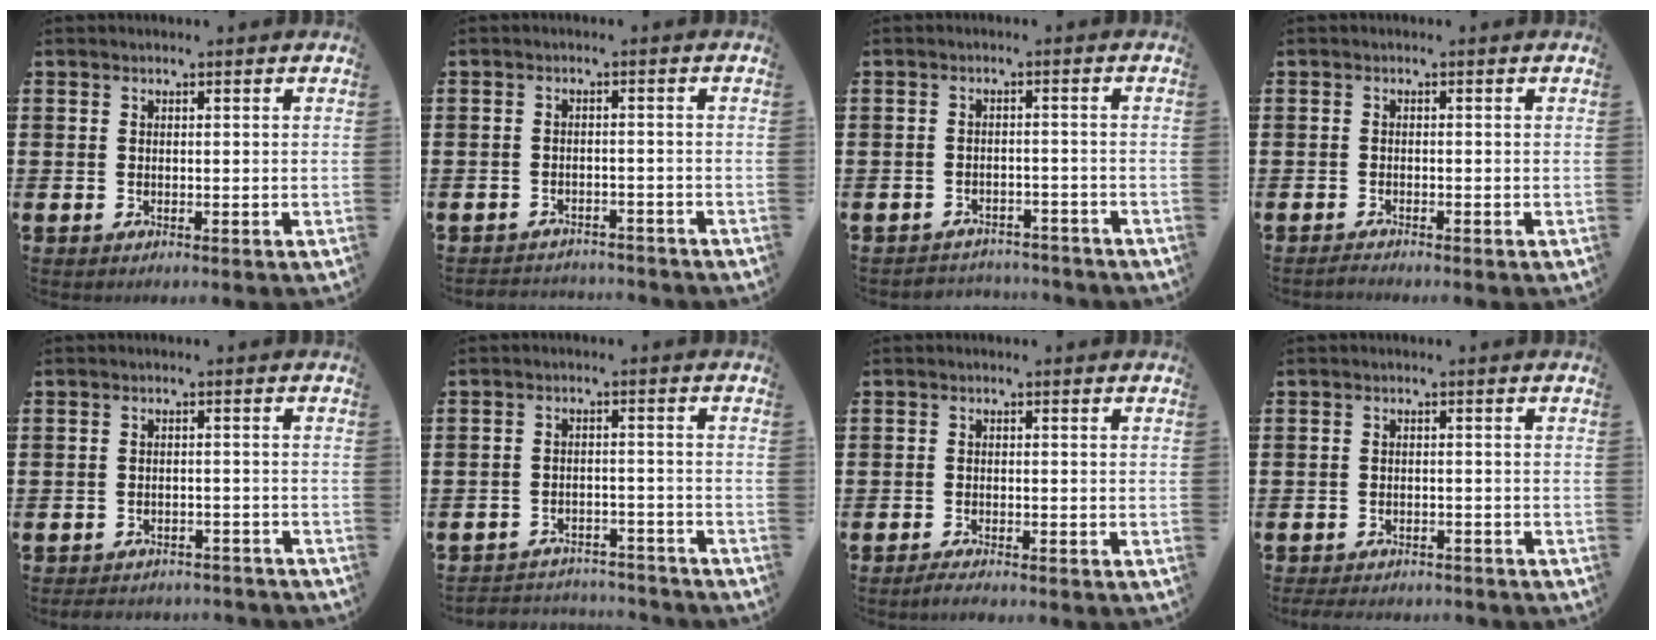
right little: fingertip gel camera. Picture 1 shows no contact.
{"total": 1.9, "force": [-1.9, 0.1, -0.3], "torque": [-0.002, 0.003, -0.044]}
{"total": 2.2, "force": [-2.1, 0.2, -0.4], "torque": [-0.001, 0.004, -0.049]}
{"total": 0.8, "force": [-0.7, 0.0, 0.2], "torque": [-0.005, -0.003, -0.014]}
{"total": 1.9, "force": [-1.9, 0.1, -0.2], "torque": [-0.003, 0.003, -0.042]}
{"total": 3.1, "force": [-3.1, 0.3, -0.2], "torque": [-0.003, 0.003, -0.067]}
{"total": 1.2, "force": [-1.1, 0.0, 0.5], "torque": [-0.010, -0.002, -0.021]}
{"total": 1.5, "force": [-1.5, 0.1, 0.0], "torque": [-0.004, 0.002, -0.033]}